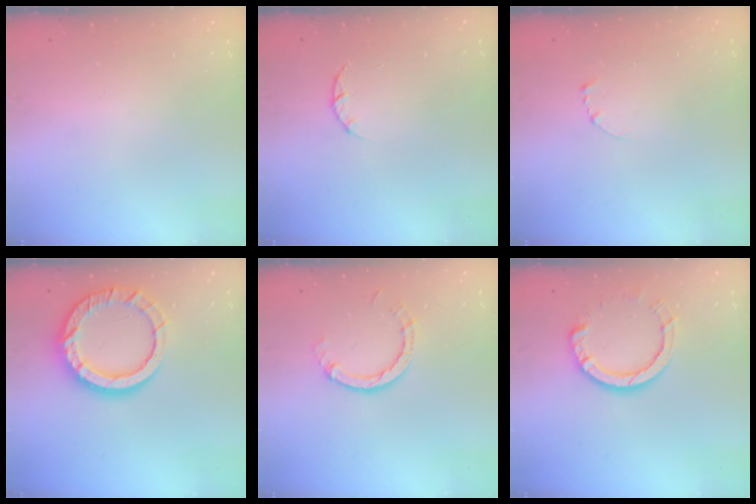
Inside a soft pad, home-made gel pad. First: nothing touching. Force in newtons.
{"total": 1.4, "press": 1.3, "slide": 0.3}
{"total": 2.3, "press": 2.3, "slide": 0.2}
{"total": 14.6, "press": 14.5, "slide": 1.3}
{"total": 3.9, "press": 3.9, "slide": 0.2}
{"total": 9.1, "press": 9.1, "slide": 0.7}